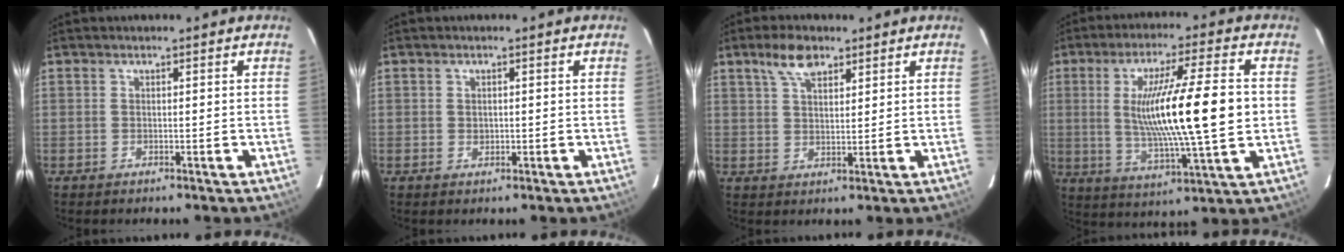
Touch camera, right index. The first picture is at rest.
{"total": 1.0, "force": [0.1, 0.9, 0.4], "torque": [-0.002, 0.003, 0.004]}
{"total": 5.8, "force": [3.8, 2.6, 3.5], "torque": [-0.063, 0.012, 0.070]}
{"total": 17.9, "force": [0.9, 1.4, 17.9], "torque": [-0.312, -0.013, 0.024]}